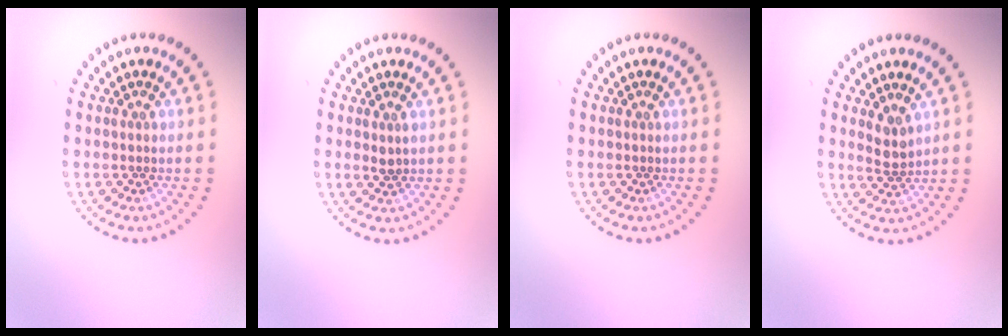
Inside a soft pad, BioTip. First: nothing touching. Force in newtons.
{"total": 0.8, "press": 0.8, "slide": 0.2}
{"total": 0.0}
{"total": 2.0, "press": 1.7, "slide": 1.2}